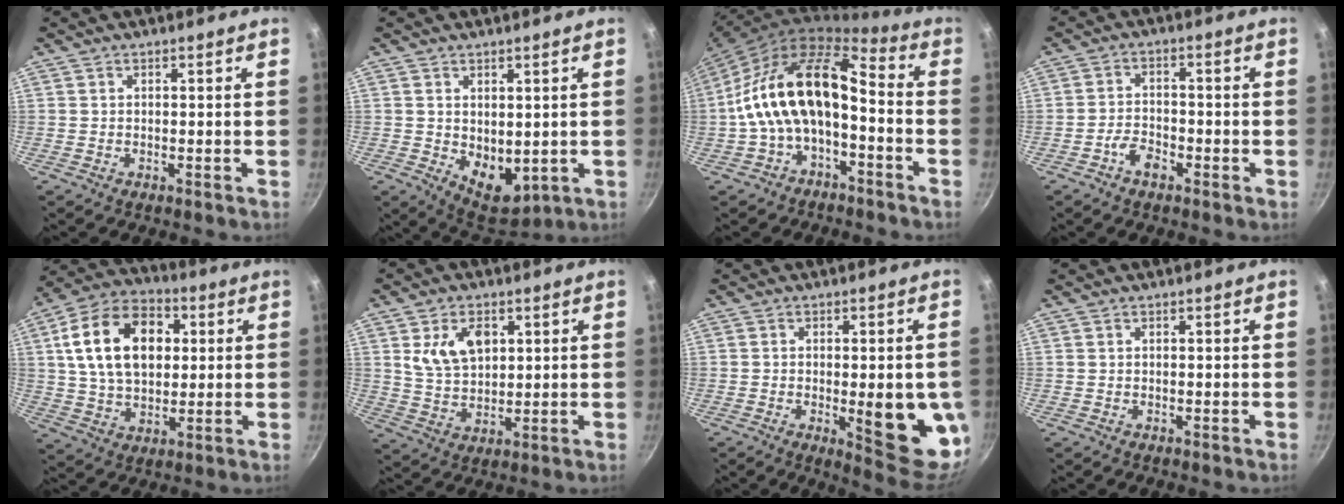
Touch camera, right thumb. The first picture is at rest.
{"total": 7.7, "force": [0.4, 5.1, 5.7], "torque": [-0.058, -0.022, 0.025]}
{"total": 16.4, "force": [-3.5, 8.8, 13.5], "torque": [-0.230, 0.065, -0.074]}
{"total": 3.9, "force": [-2.5, 2.1, 2.2], "torque": [-0.039, 0.025, -0.046]}
{"total": 19.1, "force": [4.1, 12.8, 13.6], "torque": [-0.211, 0.012, 0.060]}
{"total": 9.4, "force": [3.1, 6.0, 6.5], "torque": [-0.102, -0.018, 0.063]}
{"total": 14.3, "force": [-2.3, 4.3, 13.4], "torque": [-0.143, -0.007, -0.022]}
{"total": 0.0}